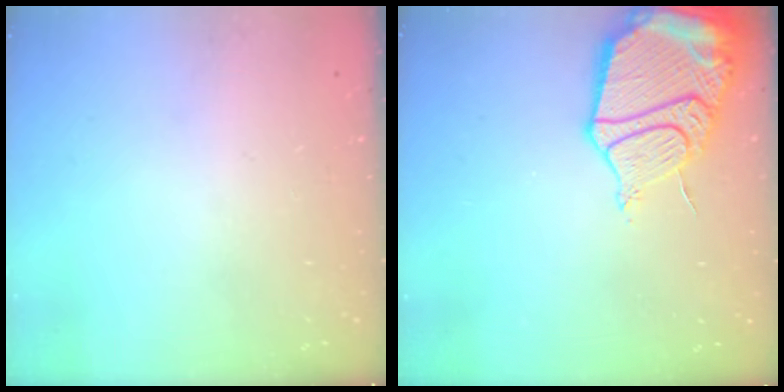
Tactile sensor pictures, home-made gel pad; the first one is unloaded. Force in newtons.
{"total": 21.3, "press": 21.2, "slide": 2.2}